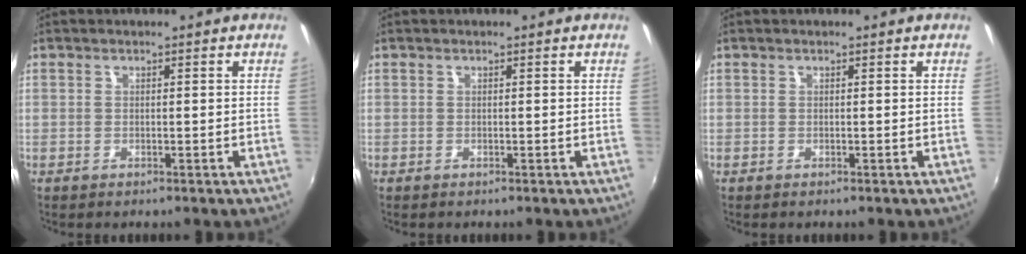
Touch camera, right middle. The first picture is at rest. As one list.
[{"total": 0.0}, {"total": 0.0}]